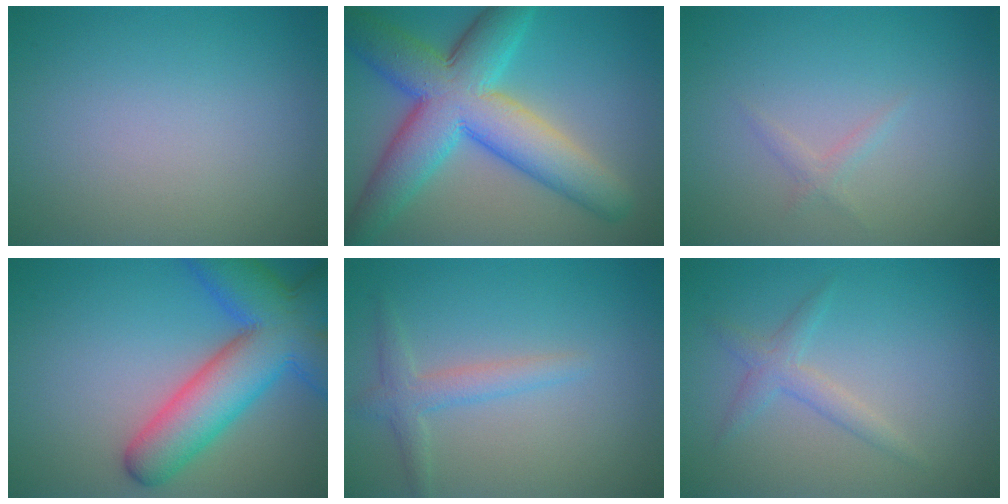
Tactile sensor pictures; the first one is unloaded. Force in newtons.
{"total": 10.9, "press": 10.9, "slide": 0.1}
{"total": 0.9, "press": 0.9, "slide": 0.0}
{"total": 10.2, "press": 10.2, "slide": 0.4}
{"total": 2.3, "press": 2.3, "slide": 0.1}
{"total": 1.8, "press": 1.8, "slide": 0.1}